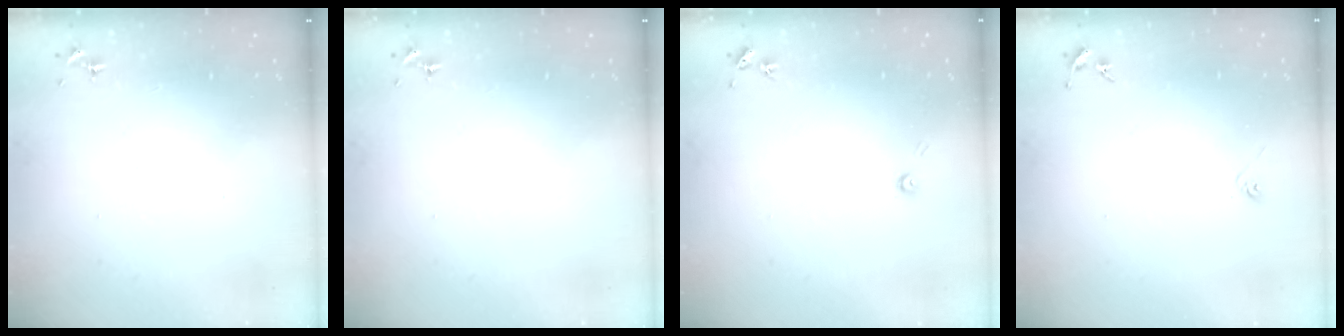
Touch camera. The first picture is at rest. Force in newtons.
{"total": 0.0}
{"total": 3.3, "press": 3.3, "slide": 0.2}
{"total": 3.8, "press": 3.7, "slide": 1.0}